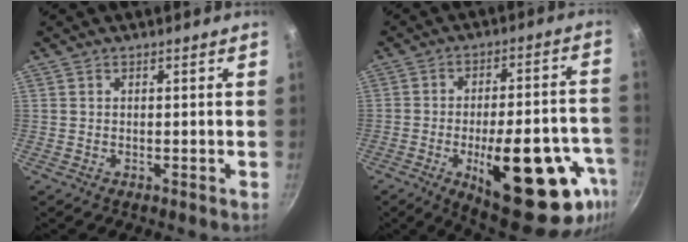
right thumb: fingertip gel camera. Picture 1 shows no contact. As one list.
[{"total": 26.3, "force": [-10.0, 10.4, 22.0], "torque": [-0.247, 0.024, -0.125]}]